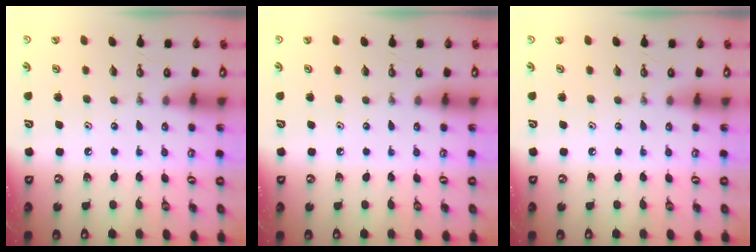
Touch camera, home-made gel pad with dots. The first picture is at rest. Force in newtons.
{"total": 0.0}
{"total": 0.0}